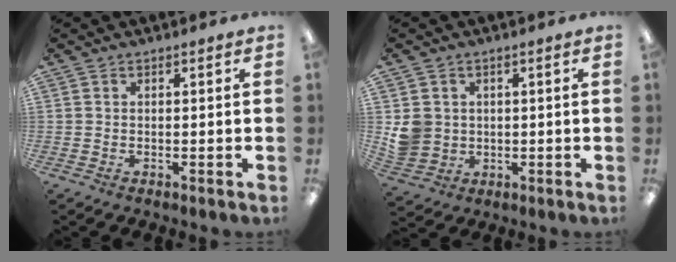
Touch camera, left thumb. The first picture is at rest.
{"total": 5.5, "force": [0.8, 5.3, 1.4], "torque": [-0.029, 0.007, 0.017]}